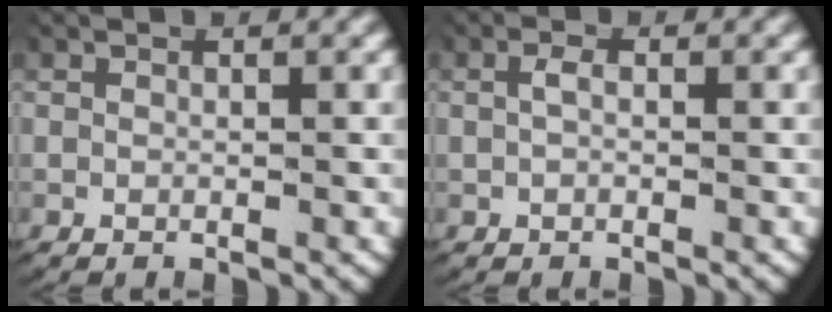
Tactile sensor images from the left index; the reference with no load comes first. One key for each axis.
{"total": 0.9, "fx": 0.0, "fy": 0.3, "fz": 0.8, "tx": -0.026, "ty": -0.004, "tz": 0.003}